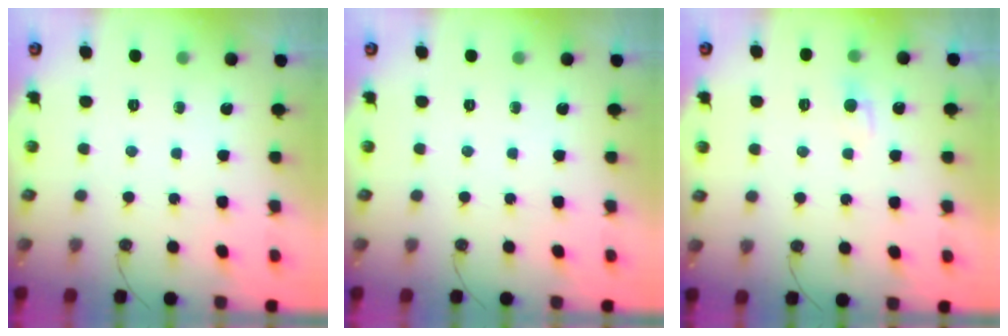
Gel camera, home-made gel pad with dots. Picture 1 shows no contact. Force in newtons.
{"total": 0.0}
{"total": 0.8, "press": 0.7, "slide": 0.4}